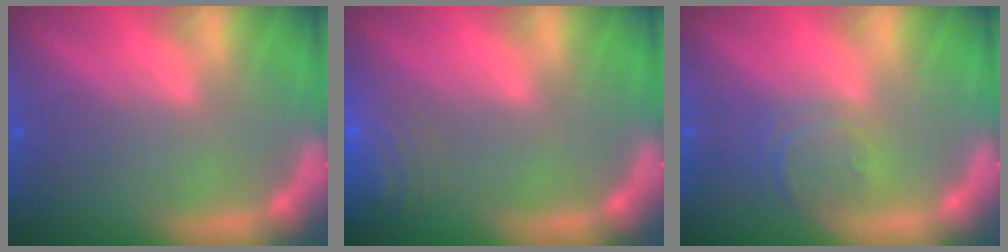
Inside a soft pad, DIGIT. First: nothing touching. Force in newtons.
{"total": 7.5}
{"total": 3.0}